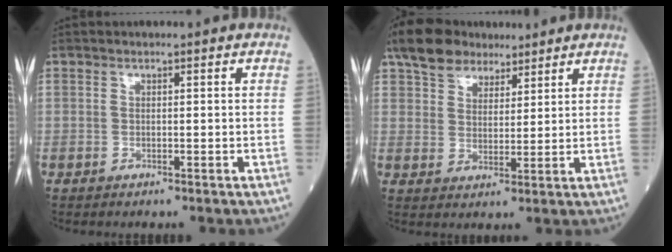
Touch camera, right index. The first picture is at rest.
{"total": 9.0, "force": [6.7, 4.9, 3.3], "torque": [-0.060, 0.029, 0.120]}